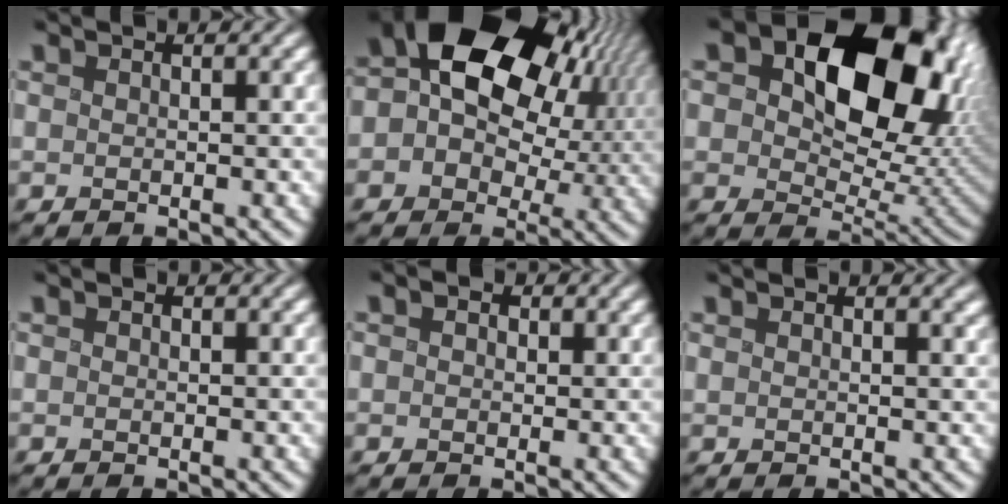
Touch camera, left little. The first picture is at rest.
{"total": 20.7, "force": [5.9, 15.8, 11.9], "torque": [-0.217, 0.052, 0.067]}
{"total": 17.2, "force": [6.0, 10.6, 12.1], "torque": [-0.160, 0.011, 0.096]}
{"total": 0.0}
{"total": 1.5, "force": [0.2, 1.2, 0.9], "torque": [-0.012, 0.013, -0.012]}
{"total": 0.9, "force": [0.8, 0.3, 0.3], "torque": [-0.010, 0.003, 0.015]}